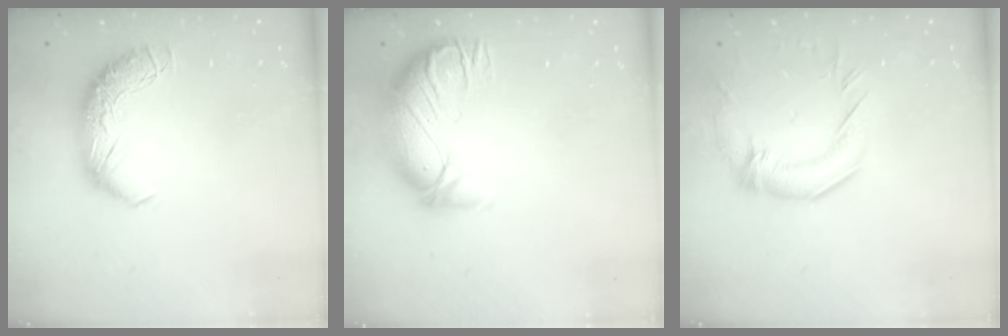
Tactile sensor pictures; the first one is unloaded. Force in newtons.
{"total": 3.0, "press": 0.4, "slide": 3.0}
{"total": 2.0, "press": 1.0, "slide": 1.7}